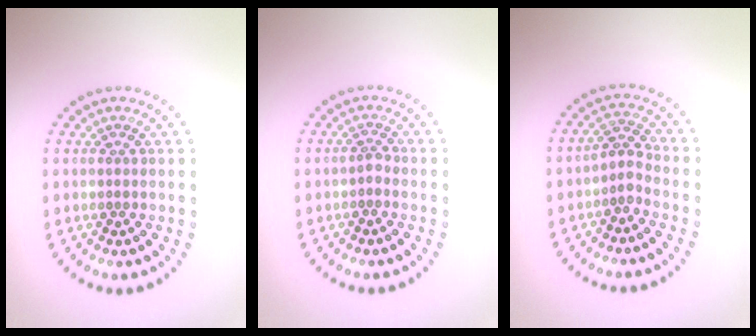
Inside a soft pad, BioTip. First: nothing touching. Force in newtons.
{"total": 0.9, "press": 0.7, "slide": 0.7}
{"total": 1.8, "press": 1.4, "slide": 1.2}